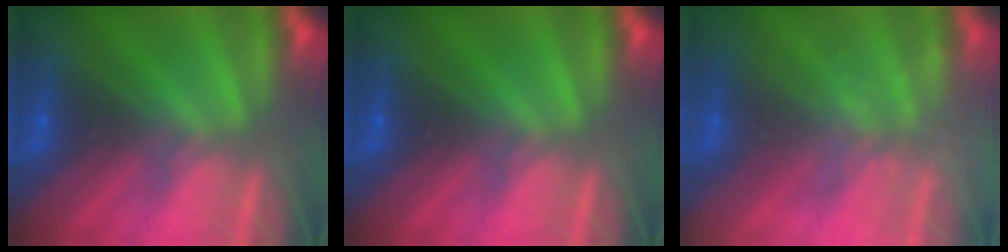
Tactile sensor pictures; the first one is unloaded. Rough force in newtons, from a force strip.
{"total": 0.0}
{"total": 1.7}